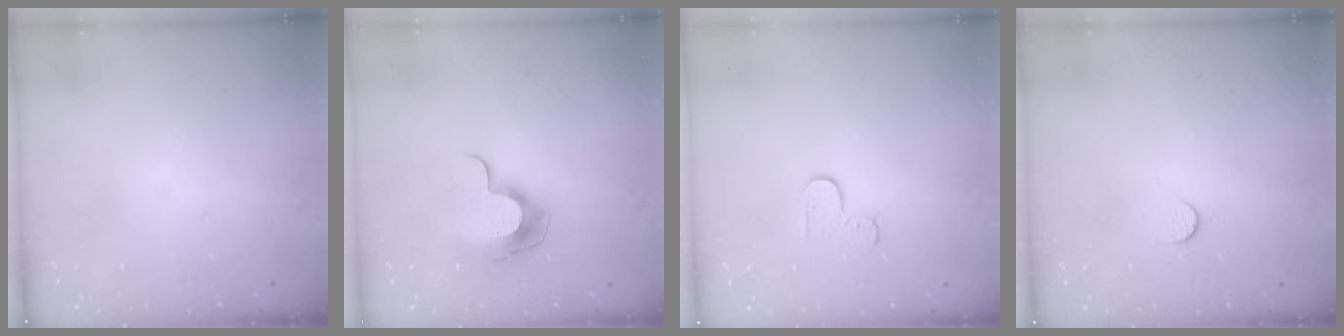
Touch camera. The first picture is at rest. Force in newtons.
{"total": 10.8, "press": 10.8, "slide": 0.9}
{"total": 5.5, "press": 5.5, "slide": 0.5}
{"total": 5.7, "press": 5.6, "slide": 0.6}